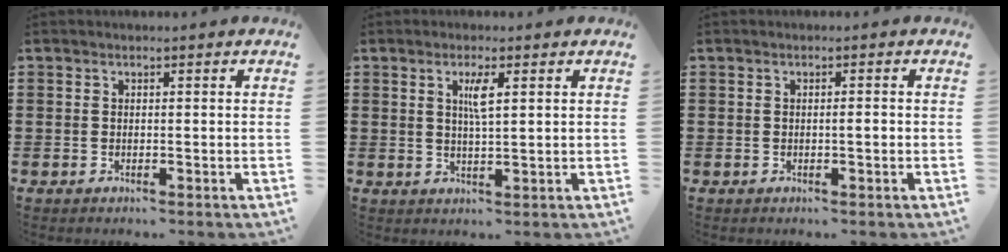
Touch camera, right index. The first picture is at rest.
{"total": 3.0, "force": [1.1, 0.4, 2.8], "torque": [-0.057, 0.003, 0.015]}
{"total": 1.0, "force": [-0.2, 0.2, 1.0], "torque": [-0.018, -0.004, -0.002]}